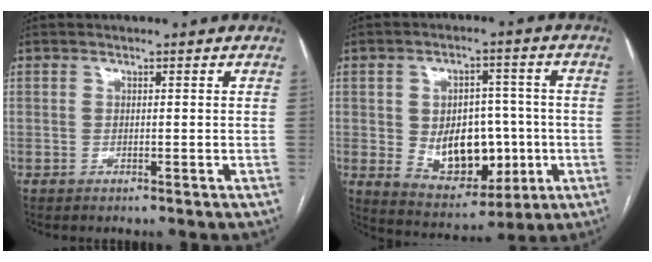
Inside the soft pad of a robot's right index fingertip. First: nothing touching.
{"total": 12.4, "force": [-1.3, 8.1, 9.3], "torque": [-0.146, 0.015, 0.001]}